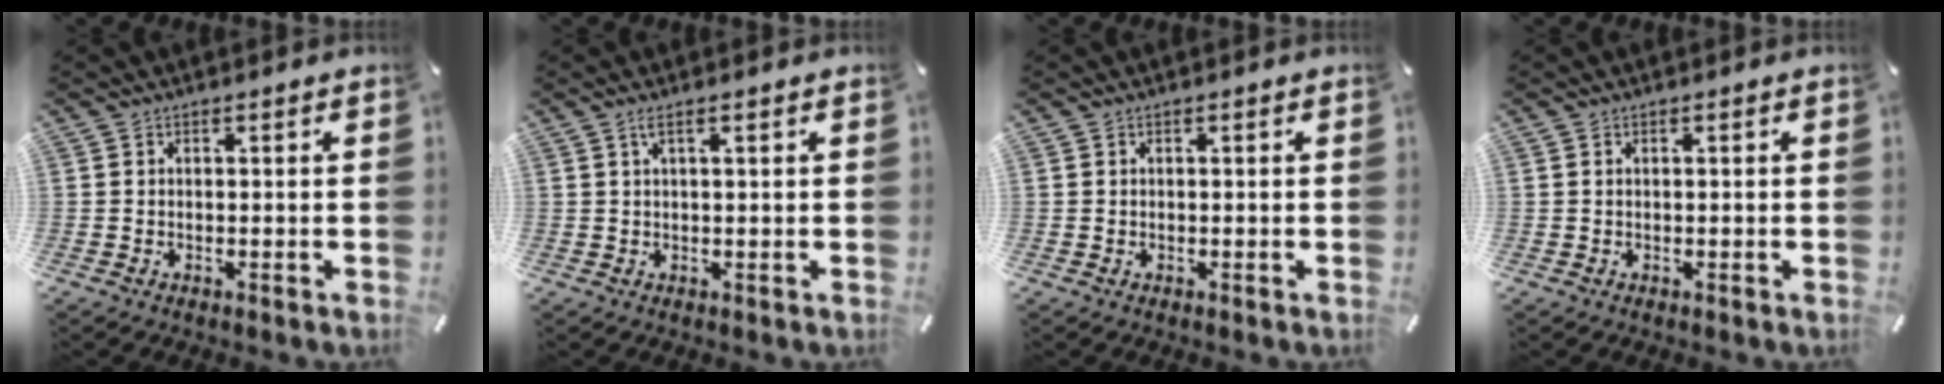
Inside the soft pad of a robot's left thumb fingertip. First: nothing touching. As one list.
[{"total": 2.0, "force": [0.8, 0.2, 1.8], "torque": [-0.037, 0.001, 0.012]}, {"total": 0.0}, {"total": 0.0}]